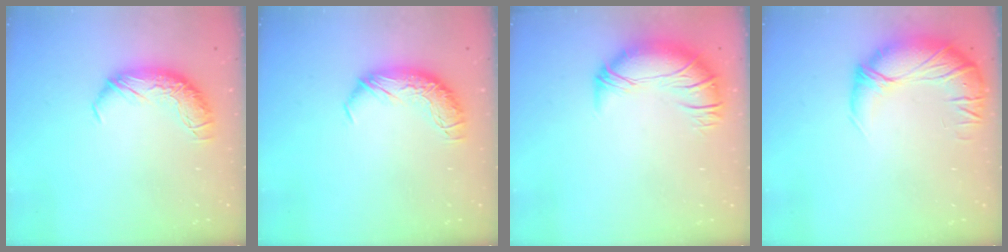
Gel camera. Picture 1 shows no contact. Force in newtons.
{"total": 0.0}
{"total": 2.8, "press": 0.8, "slide": 2.7}
{"total": 2.5, "press": 0.4, "slide": 2.5}